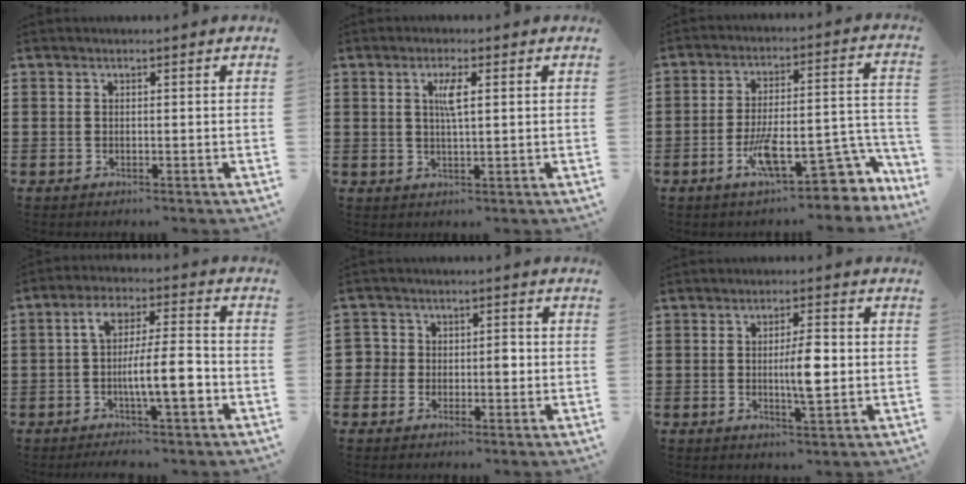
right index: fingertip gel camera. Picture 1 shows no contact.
{"total": 3.0, "force": [0.8, 0.5, 2.8], "torque": [-0.058, 0.003, 0.011]}
{"total": 11.4, "force": [-5.8, 3.3, 9.2], "torque": [-0.152, 0.004, -0.102]}
{"total": 10.8, "force": [-2.8, 3.3, 9.9], "torque": [-0.170, 0.004, -0.051]}
{"total": 3.5, "force": [-0.5, 2.9, 1.8], "torque": [-0.045, 0.008, -0.015]}
{"total": 5.5, "force": [-0.2, 1.2, 5.4], "torque": [-0.094, -0.004, -0.011]}